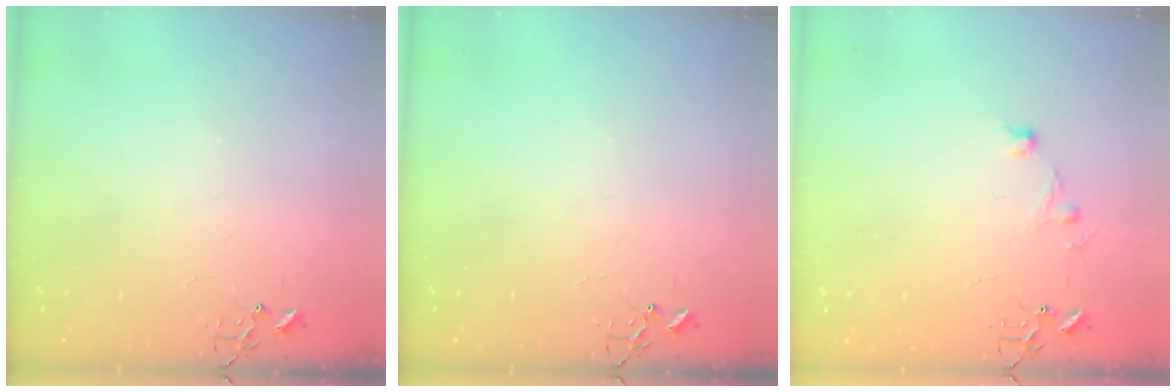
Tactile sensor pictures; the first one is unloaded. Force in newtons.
{"total": 0.0}
{"total": 9.6, "press": 9.6, "slide": 0.8}